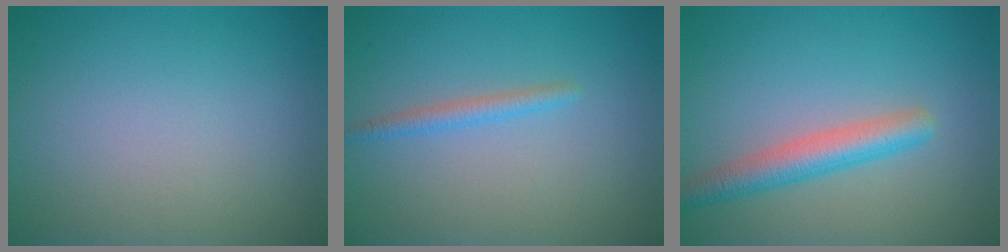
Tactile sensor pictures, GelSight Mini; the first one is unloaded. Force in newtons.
{"total": 1.4, "press": 1.4, "slide": 0.0}
{"total": 3.5, "press": 3.5, "slide": 0.2}